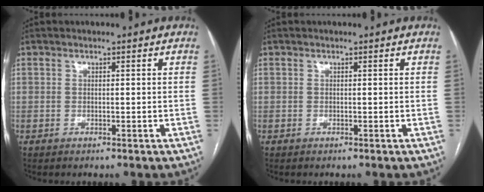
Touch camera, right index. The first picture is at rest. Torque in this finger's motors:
{"motor_torque": [0.00, 0.00, 0.00, 0.01]}